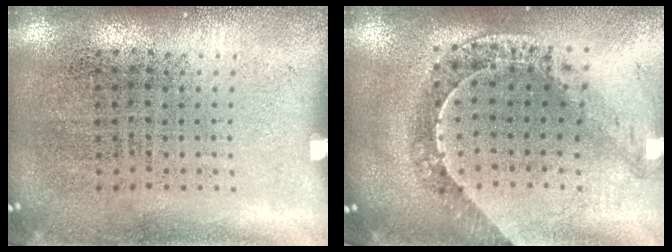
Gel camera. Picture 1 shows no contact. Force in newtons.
{"total": 1.1, "press": 1.1, "slide": 0.3}